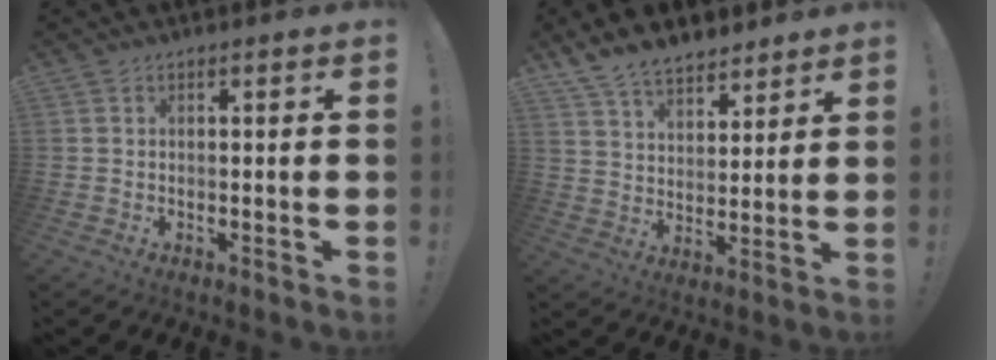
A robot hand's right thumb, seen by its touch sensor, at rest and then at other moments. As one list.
[{"total": 10.3, "force": [8.2, 5.2, 3.4], "torque": [-0.061, -0.056, 0.160]}]